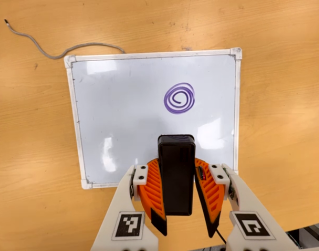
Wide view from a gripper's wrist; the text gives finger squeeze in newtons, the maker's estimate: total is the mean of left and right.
{"total": 10.0, "left": 8.1, "right": 12.0}